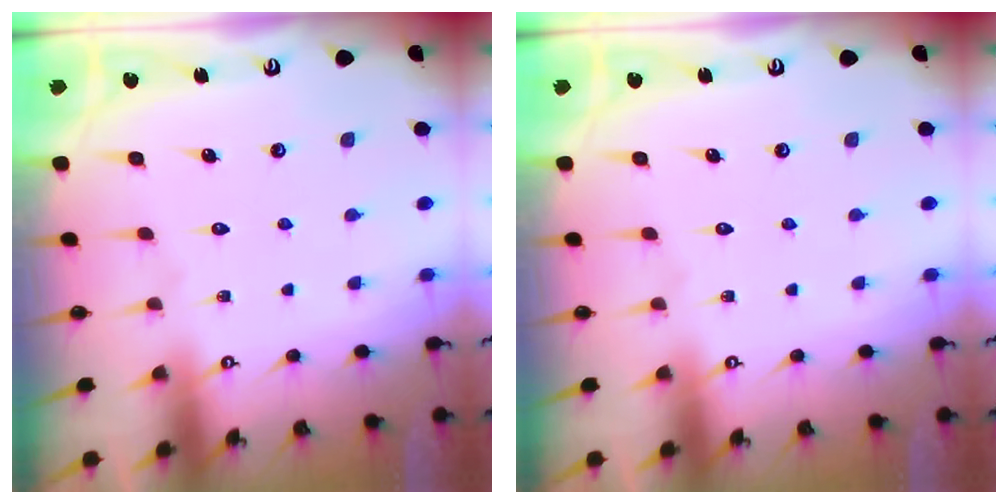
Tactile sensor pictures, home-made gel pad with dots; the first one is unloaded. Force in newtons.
{"total": 0.0}